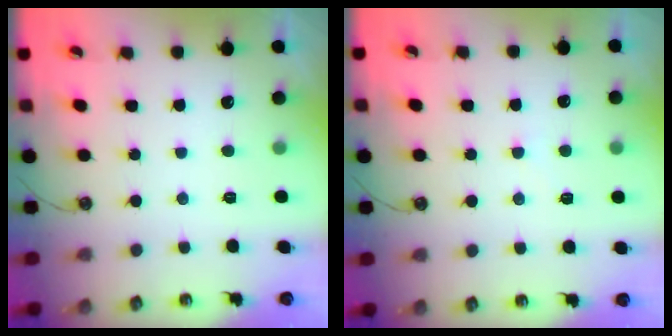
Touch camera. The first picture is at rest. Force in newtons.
{"total": 3.0, "press": 3.0, "slide": 0.5}